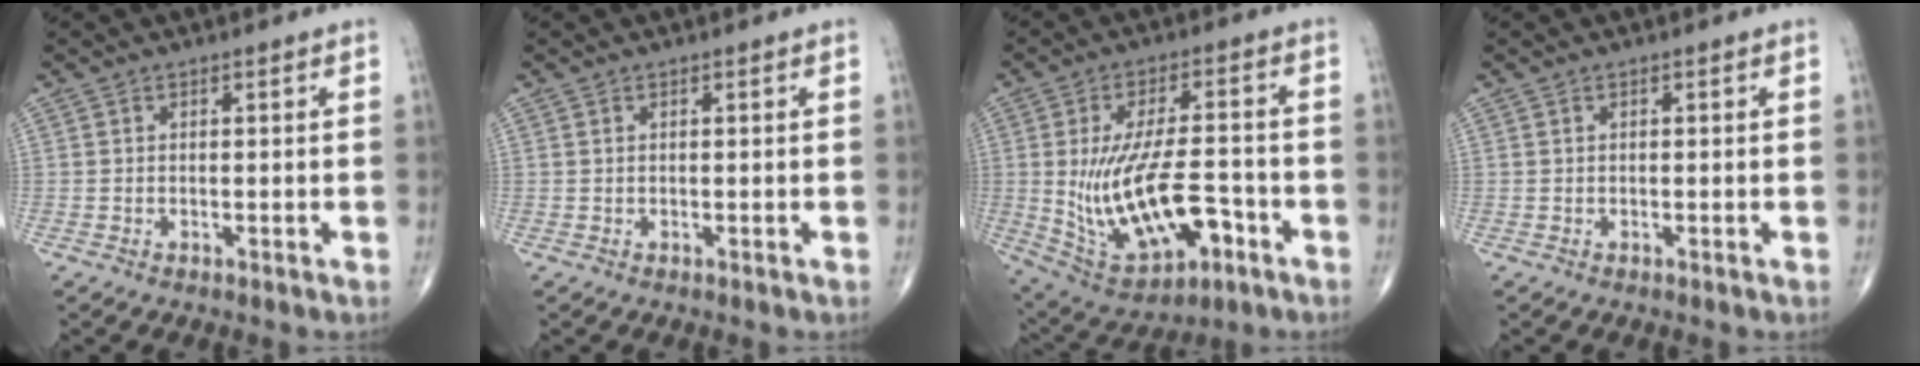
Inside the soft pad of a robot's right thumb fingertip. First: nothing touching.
{"total": 0.0}
{"total": 19.0, "force": [-4.1, 9.3, 16.0], "torque": [-0.276, 0.022, -0.044]}
{"total": 0.0}